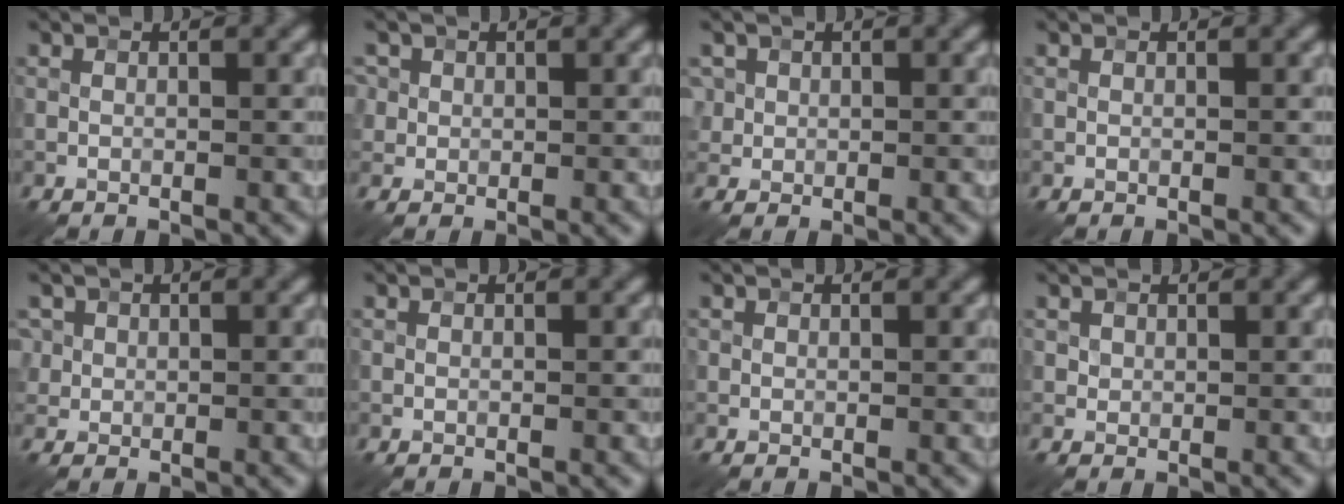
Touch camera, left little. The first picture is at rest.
{"total": 2.5, "force": [1.1, 2.1, 0.7], "torque": [-0.008, 0.015, 0.008]}
{"total": 2.0, "force": [0.7, 1.8, 0.3], "torque": [-0.009, 0.012, 0.010]}
{"total": 0.0}
{"total": 2.0, "force": [0.9, 1.8, 0.4], "torque": [-0.010, 0.012, 0.011]}
{"total": 0.0}
{"total": 0.0}
{"total": 0.8, "force": [0.6, 0.6, -0.1], "torque": [0.000, 0.005, 0.008]}